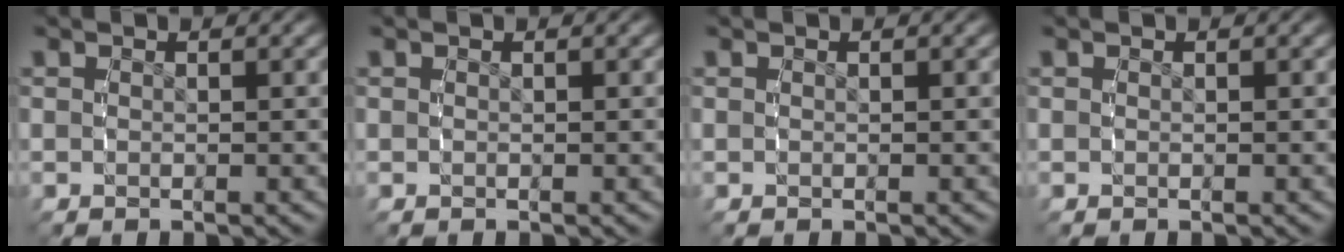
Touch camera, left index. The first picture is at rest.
{"total": 0.0}
{"total": 0.0}
{"total": 0.0}